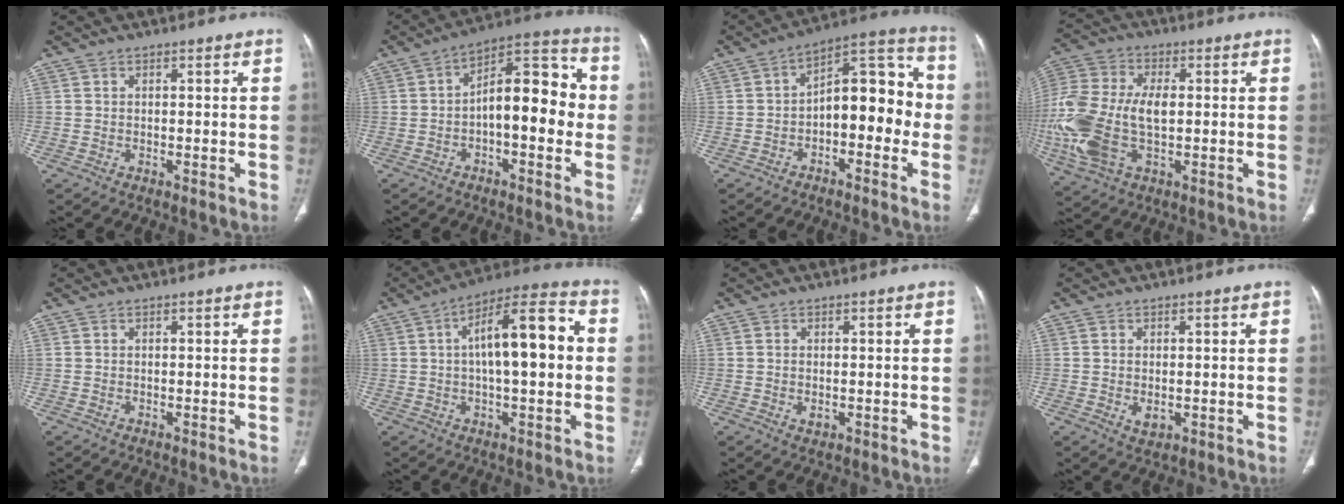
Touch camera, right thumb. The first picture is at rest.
{"total": 13.5, "force": [-1.3, 6.4, 11.8], "torque": [-0.144, 0.047, -0.031]}
{"total": 13.5, "force": [-2.3, 7.3, 11.1], "torque": [-0.119, 0.055, -0.045]}
{"total": 18.7, "force": [-1.7, 10.6, 15.4], "torque": [-0.371, 0.003, -0.027]}
{"total": 0.0}
{"total": 15.0, "force": [1.2, 5.3, 14.0], "torque": [-0.212, 0.033, 0.010]}
{"total": 1.4, "force": [-0.2, 1.0, 1.0], "torque": [-0.017, -0.003, -0.002]}
{"total": 2.4, "force": [-0.3, 1.5, 1.9], "torque": [-0.032, -0.006, 0.001]}